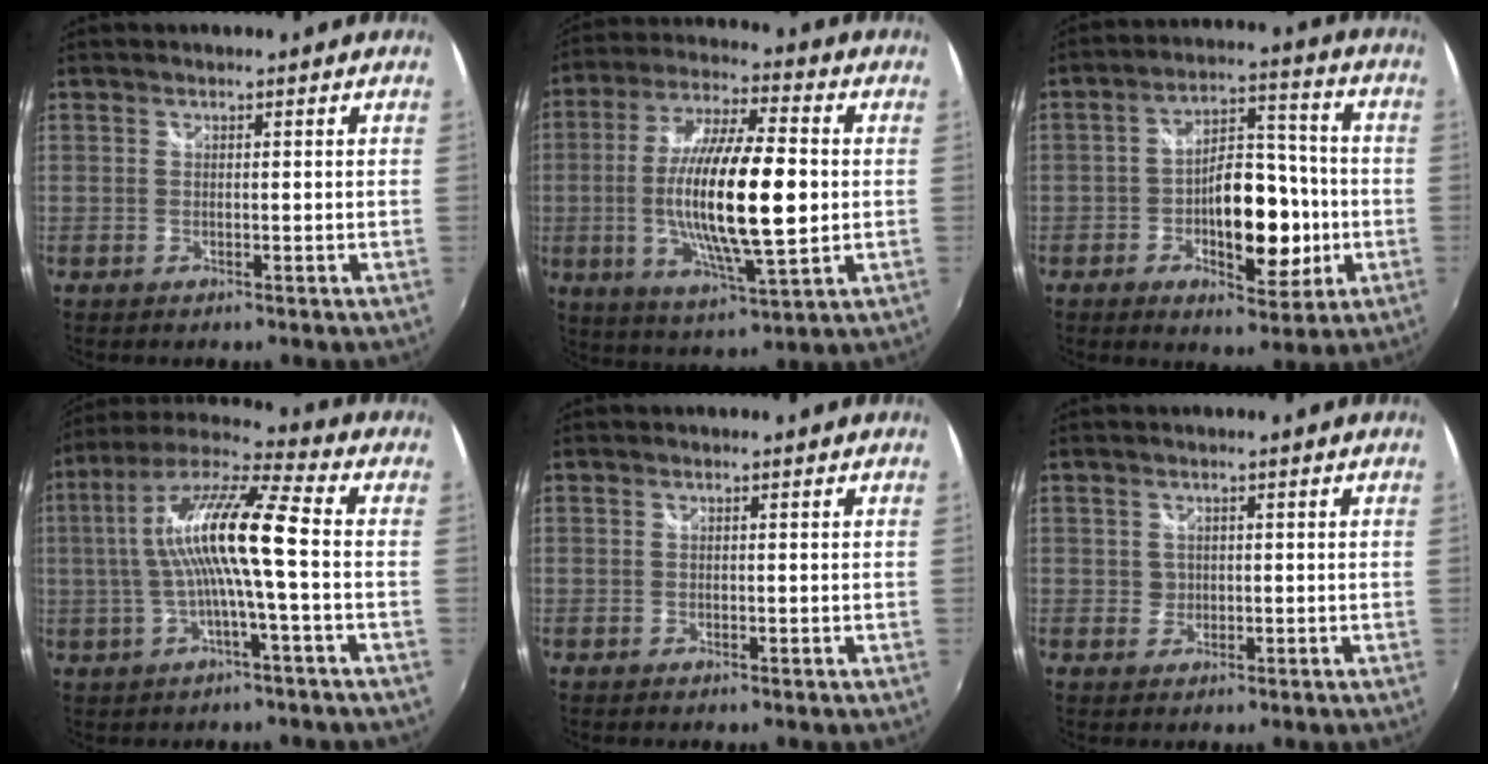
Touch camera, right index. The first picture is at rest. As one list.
[{"total": 19.3, "force": [-1.1, 4.5, 18.7], "torque": [-0.350, -0.007, -0.019]}, {"total": 13.6, "force": [-3.4, 7.0, 11.1], "torque": [-0.189, 0.023, -0.041]}, {"total": 14.1, "force": [-0.5, 0.8, 14.0], "torque": [-0.259, 0.015, -0.011]}, {"total": 0.0}, {"total": 1.7, "force": [0.2, 1.7, 0.2], "torque": [0.003, 0.002, 0.003]}]